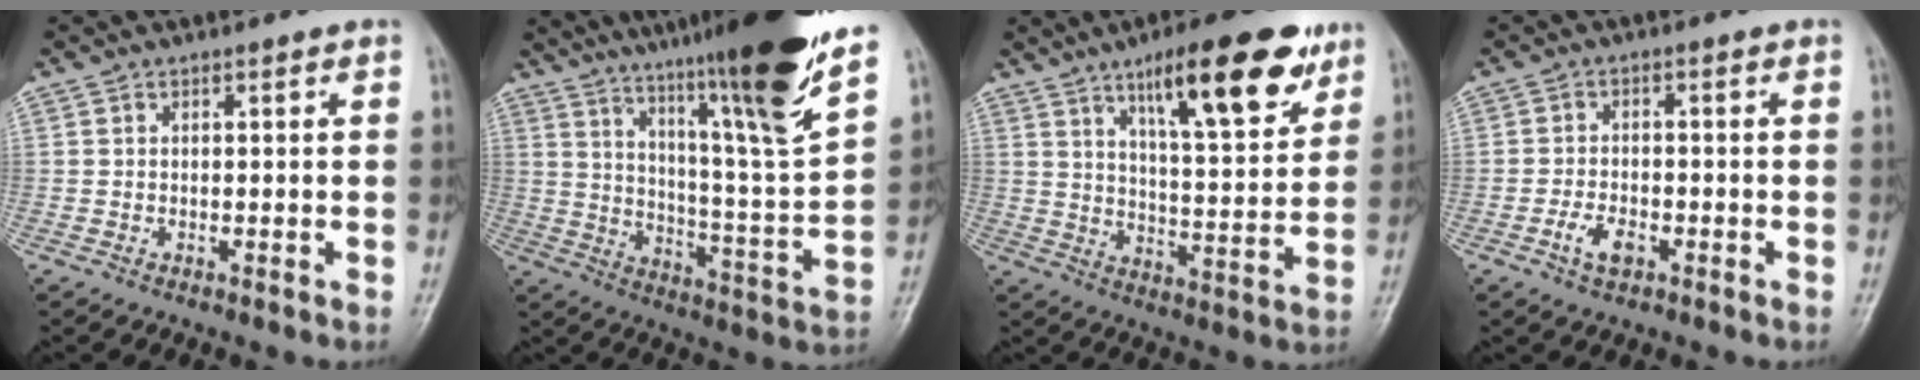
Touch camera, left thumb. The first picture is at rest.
{"total": 24.5, "force": [18.3, 0.3, 16.3], "torque": [-0.234, -0.097, 0.281]}
{"total": 17.9, "force": [10.5, 5.3, 13.5], "torque": [-0.170, -0.047, 0.164]}
{"total": 3.4, "force": [-1.6, 1.9, 2.3], "torque": [-0.044, 0.009, -0.030]}